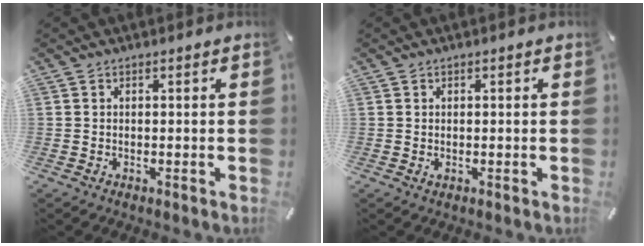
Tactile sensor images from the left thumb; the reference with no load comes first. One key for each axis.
{"total": 0.5, "fx": 0.0, "fy": 0.4, "fz": 0.3, "tx": -0.005, "ty": 0.000, "tz": 0.000}